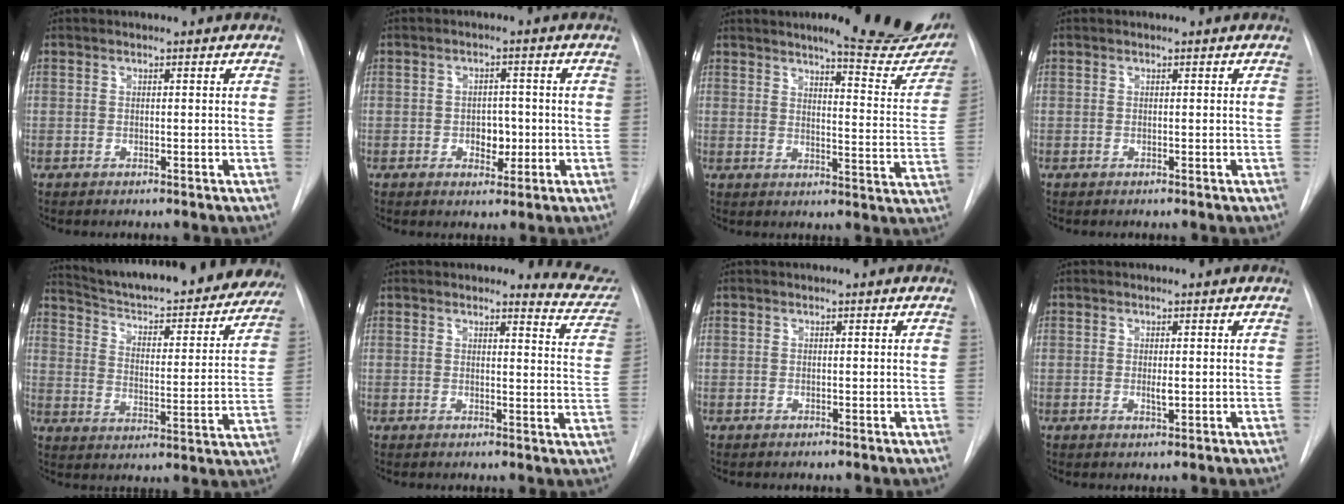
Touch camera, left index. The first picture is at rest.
{"total": 3.4, "force": [-0.6, 2.3, 2.4], "torque": [-0.027, 0.003, -0.003]}
{"total": 17.4, "force": [14.8, 2.6, 8.8], "torque": [-0.092, -0.057, 0.166]}
{"total": 0.0}
{"total": 30.1, "force": [27.1, 5.8, 11.9], "torque": [-0.193, -0.055, 0.349]}
{"total": 7.0, "force": [6.9, 1.0, 0.1], "torque": [0.019, -0.059, 0.051]}
{"total": 0.0}
{"total": 1.2, "force": [0.2, 0.3, 1.1], "torque": [-0.022, -0.003, 0.003]}